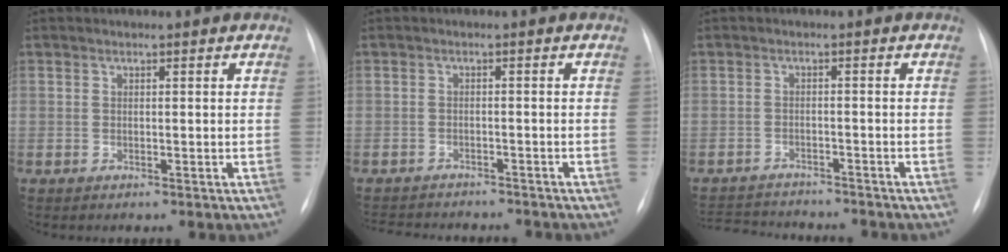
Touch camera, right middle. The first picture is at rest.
{"total": 10.6, "force": [-9.6, 3.2, 3.1], "torque": [-0.060, 0.003, -0.122]}
{"total": 10.6, "force": [-10.0, 2.0, 3.0], "torque": [-0.058, 0.003, -0.140]}